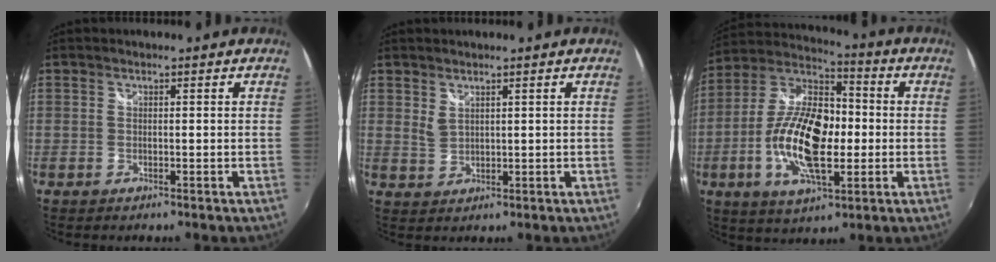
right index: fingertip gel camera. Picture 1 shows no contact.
{"total": 2.1, "force": [1.7, 0.8, 1.1], "torque": [-0.019, -0.003, 0.032]}
{"total": 18.1, "force": [-3.0, 8.2, 15.9], "torque": [-0.311, 0.000, -0.060]}